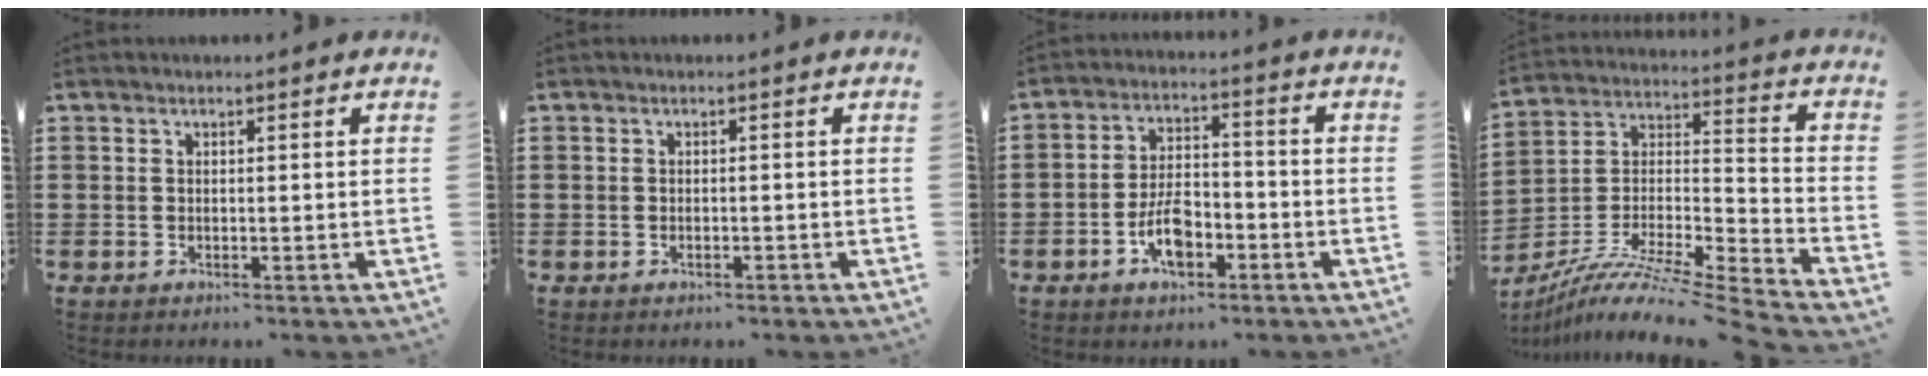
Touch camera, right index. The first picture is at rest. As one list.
[{"total": 0.6, "force": [-0.4, 0.2, 0.4], "torque": [-0.009, -0.004, -0.006]}, {"total": 6.8, "force": [-3.0, 3.4, 5.0], "torque": [-0.108, 0.003, -0.059]}, {"total": 9.9, "force": [-8.3, 0.5, 5.4], "torque": [-0.097, 0.002, -0.167]}]